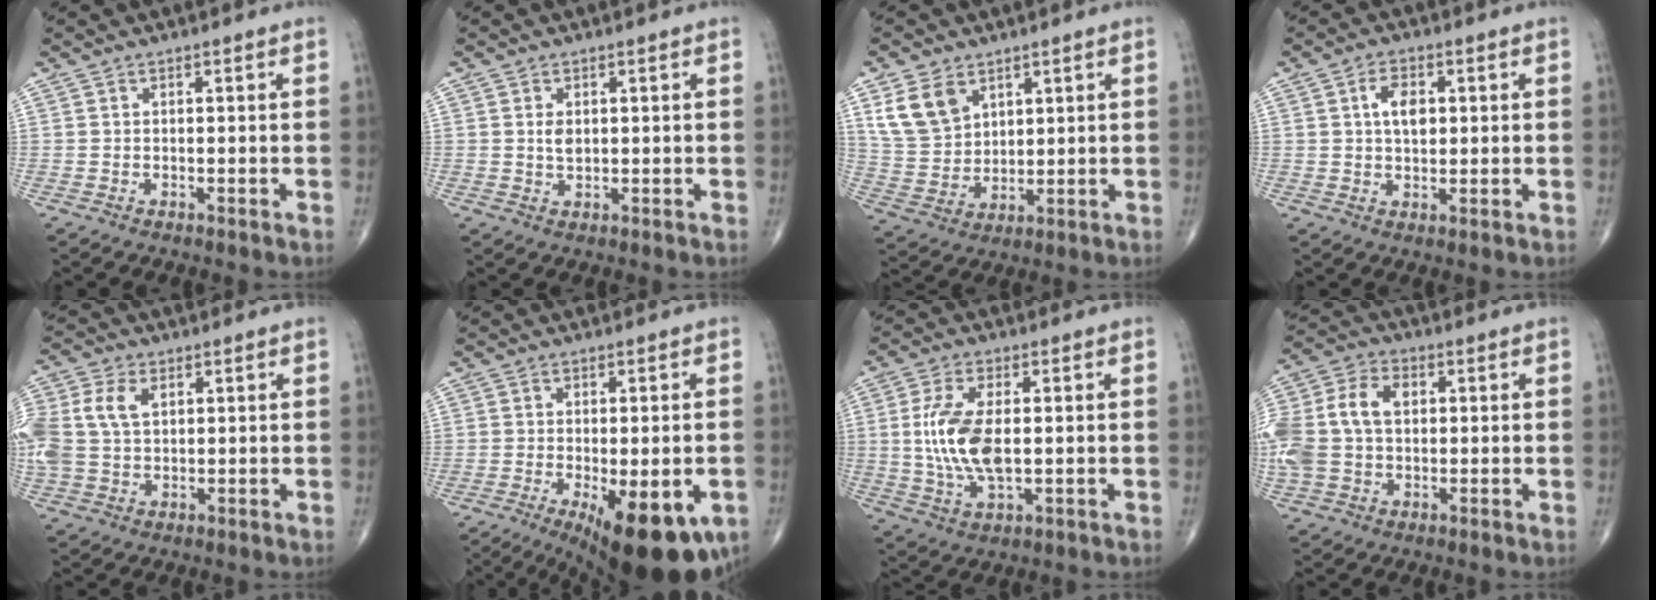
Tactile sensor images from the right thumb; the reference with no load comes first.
{"total": 2.1, "force": [0.4, 1.3, 1.6], "torque": [-0.024, -0.004, 0.008]}
{"total": 9.4, "force": [4.9, 6.5, 4.8], "torque": [-0.079, -0.018, 0.109]}
{"total": 4.7, "force": [1.2, 2.7, 3.6], "torque": [-0.054, -0.003, 0.018]}
{"total": 12.5, "force": [2.9, 8.6, 8.6], "torque": [-0.224, 0.009, 0.057]}
{"total": 17.3, "force": [-7.0, 6.5, 14.5], "torque": [-0.167, -0.013, -0.085]}
{"total": 11.3, "force": [0.4, 5.3, 10.0], "torque": [-0.210, -0.007, 0.010]}
{"total": 16.2, "force": [1.6, 11.5, 11.3], "torque": [-0.269, 0.027, 0.029]}